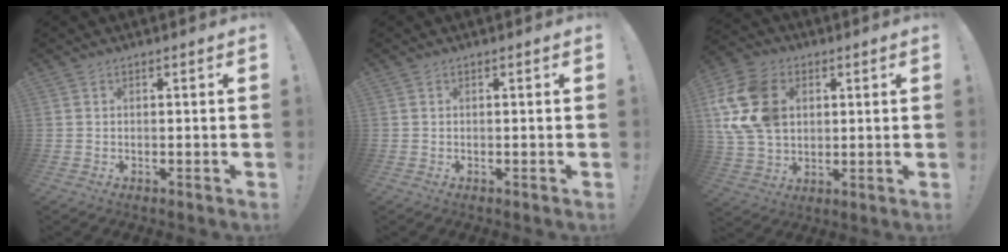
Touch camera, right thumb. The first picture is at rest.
{"total": 0.0}
{"total": 18.3, "force": [4.9, 13.9, 10.8], "torque": [-0.206, -0.012, 0.097]}